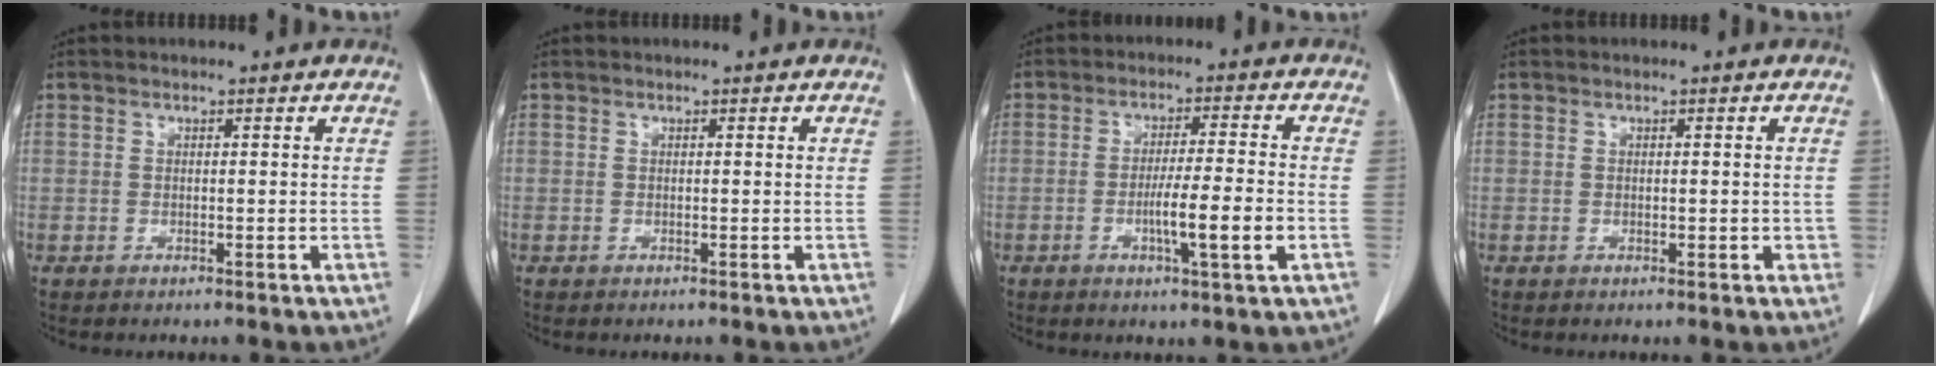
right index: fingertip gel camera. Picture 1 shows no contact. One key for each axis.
{"total": 0.0}
{"total": 7.5, "fx": -2.2, "fy": -0.2, "fz": 7.2, "tx": -0.119, "ty": -0.008, "tz": -0.038}
{"total": 1.4, "fx": -0.2, "fy": 0.8, "fz": 1.1, "tx": -0.015, "ty": 0.003, "tz": 0.001}